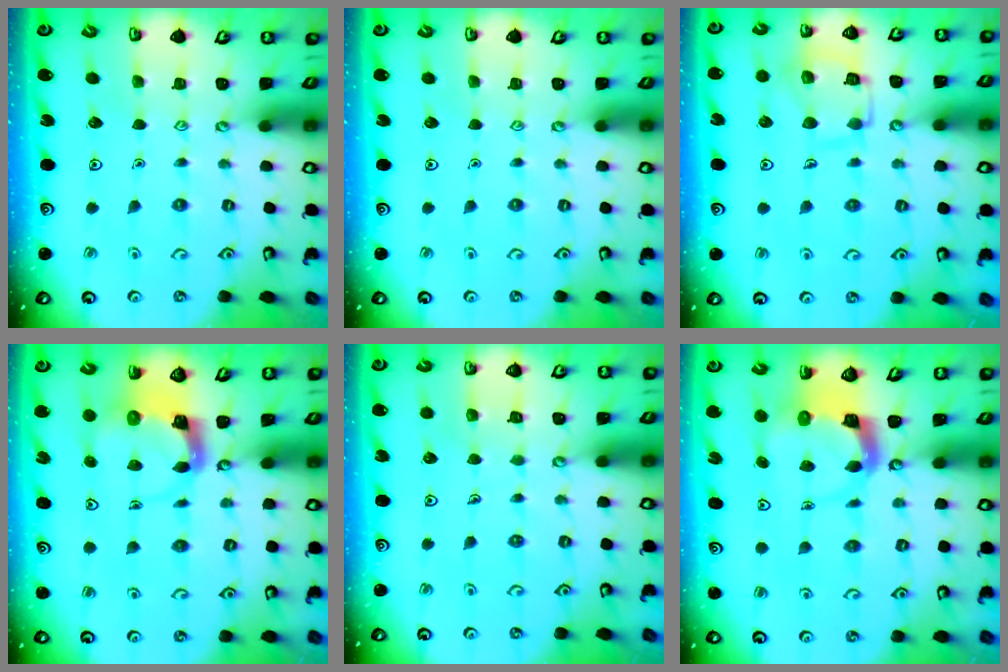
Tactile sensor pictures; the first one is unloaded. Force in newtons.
{"total": 0.0}
{"total": 12.7, "press": 12.6, "slide": 1.2}
{"total": 3.9, "press": 3.8, "slide": 0.6}
{"total": 3.5, "press": 3.5, "slide": 0.3}
{"total": 4.1, "press": 4.1, "slide": 0.3}